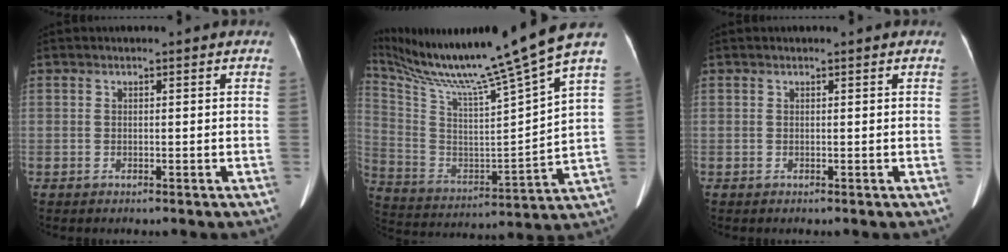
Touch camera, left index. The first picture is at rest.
{"total": 21.6, "force": [17.6, -2.3, 12.4], "torque": [-0.227, -0.050, 0.293]}
{"total": 0.0}